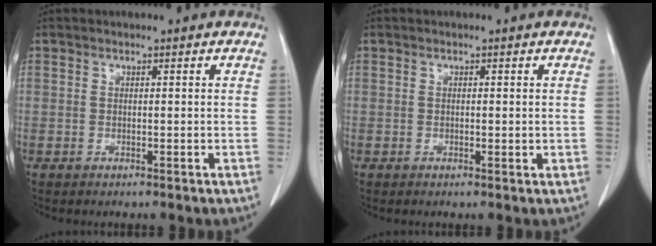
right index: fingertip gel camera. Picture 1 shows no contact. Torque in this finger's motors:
{"motor_torque": [-0.12, 0.11, -0.02, -0.01]}